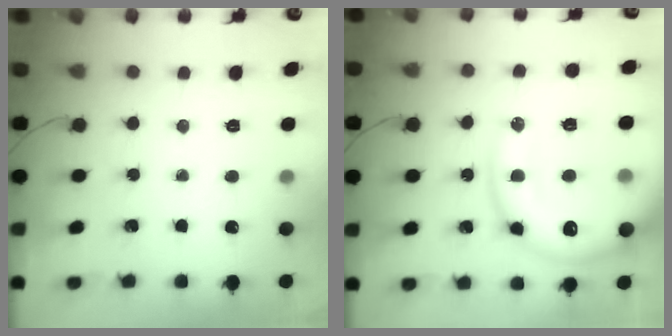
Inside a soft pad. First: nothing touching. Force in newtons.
{"total": 18.5, "press": 18.3, "slide": 2.3}